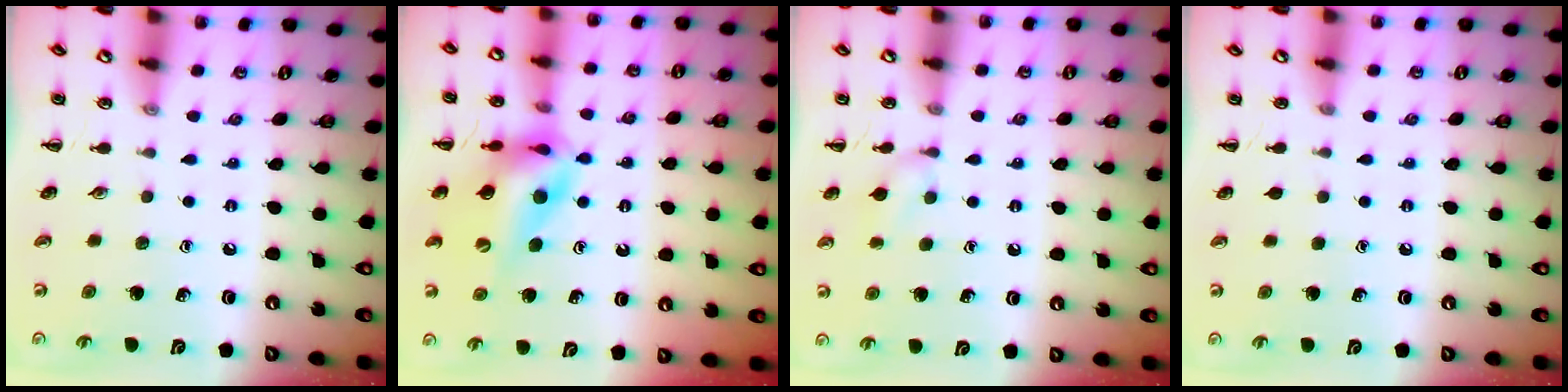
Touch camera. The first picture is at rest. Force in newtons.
{"total": 11.8, "press": 11.2, "slide": 3.7}
{"total": 7.4, "press": 7.0, "slide": 2.4}
{"total": 0.0}